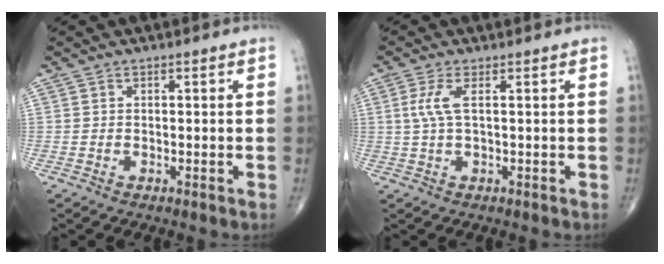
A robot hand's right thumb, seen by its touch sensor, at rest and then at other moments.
{"total": 3.8, "force": [0.6, 1.0, 3.6], "torque": [-0.103, 0.007, 0.014]}